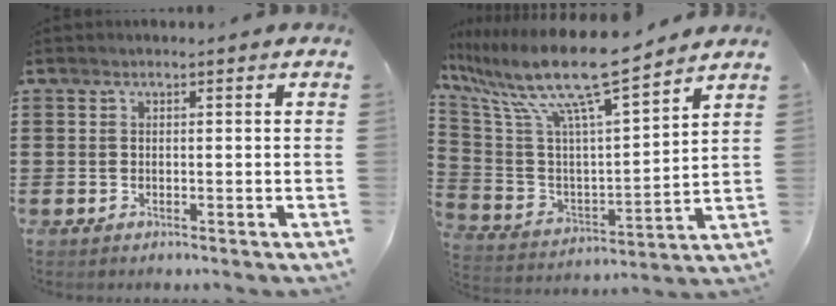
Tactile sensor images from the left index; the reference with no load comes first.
{"total": 13.4, "force": [10.4, 1.1, 8.4], "torque": [-0.207, -0.067, 0.172]}